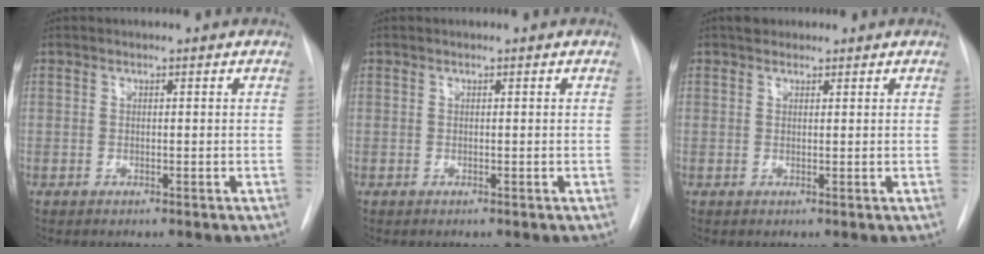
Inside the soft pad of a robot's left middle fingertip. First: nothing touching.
{"total": 0.0}
{"total": 0.8, "force": [0.7, 0.5, 0.0], "torque": [-0.002, 0.003, 0.009]}